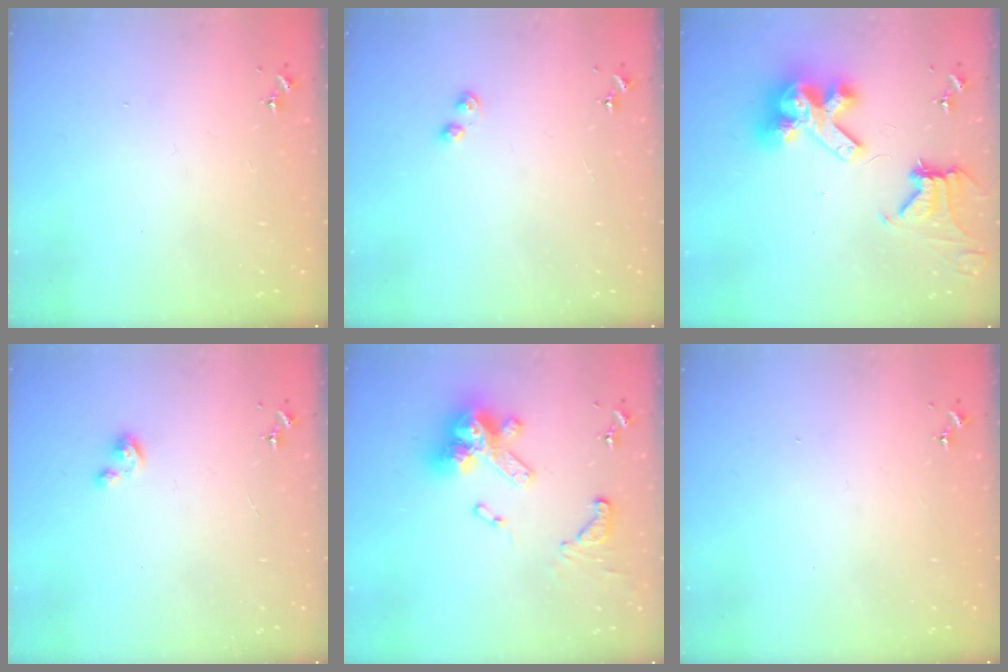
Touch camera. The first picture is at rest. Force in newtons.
{"total": 3.0, "press": 2.9, "slide": 0.6}
{"total": 15.5, "press": 15.3, "slide": 1.9}
{"total": 3.2, "press": 3.2, "slide": 0.3}
{"total": 18.7, "press": 18.6, "slide": 1.5}
{"total": 0.0}